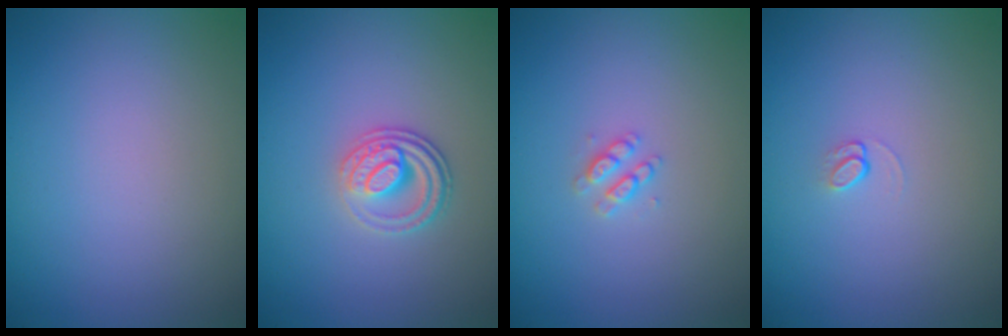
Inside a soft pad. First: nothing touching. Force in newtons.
{"total": 2.8, "press": 2.5, "slide": 1.4}
{"total": 1.4, "press": 1.3, "slide": 0.3}
{"total": 0.8, "press": 0.5, "slide": 0.7}